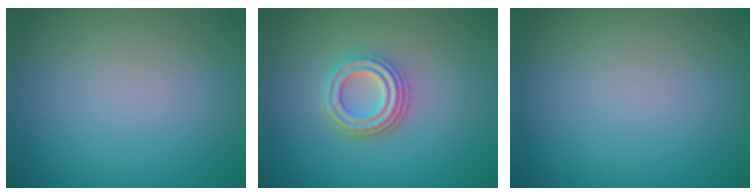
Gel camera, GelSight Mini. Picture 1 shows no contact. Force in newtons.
{"total": 3.7, "press": 3.0, "slide": 2.1}
{"total": 0.0}